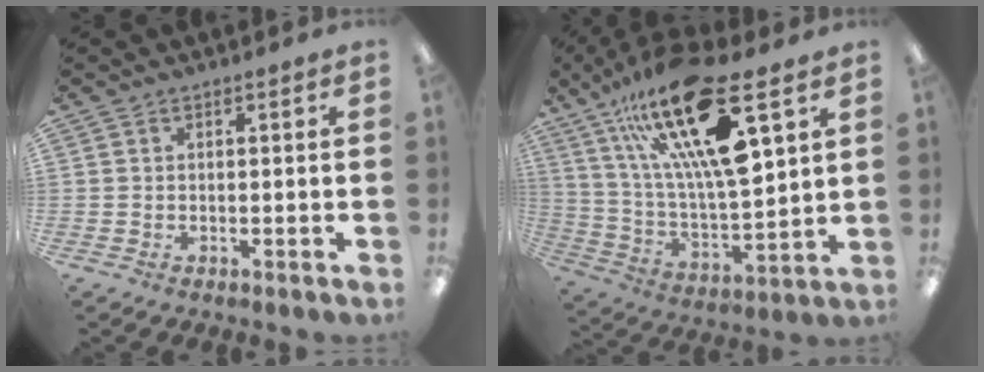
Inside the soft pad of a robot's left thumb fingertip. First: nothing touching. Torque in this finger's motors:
{"motor_torque": [1.59, 3.07, 1.39, -1.38, 0.74]}